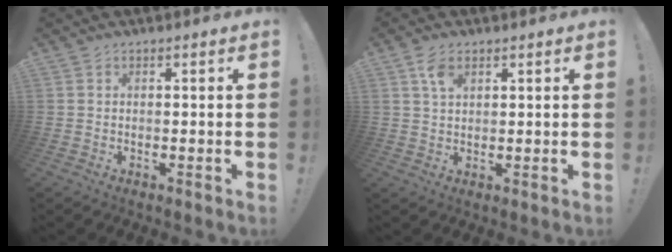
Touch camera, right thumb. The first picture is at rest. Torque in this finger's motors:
{"motor_torque": [0.53, 0.95, -0.07, 0.10, 0.00]}